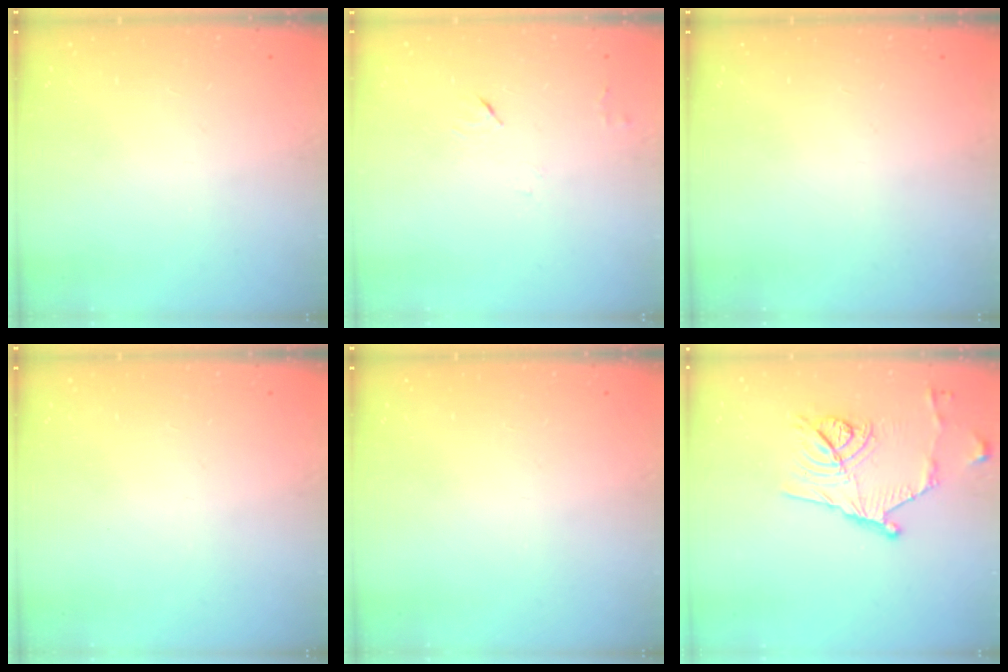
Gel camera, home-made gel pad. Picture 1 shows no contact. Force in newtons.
{"total": 3.7, "press": 3.6, "slide": 0.5}
{"total": 0.0}
{"total": 0.0}
{"total": 0.0}
{"total": 14.8, "press": 14.6, "slide": 2.2}